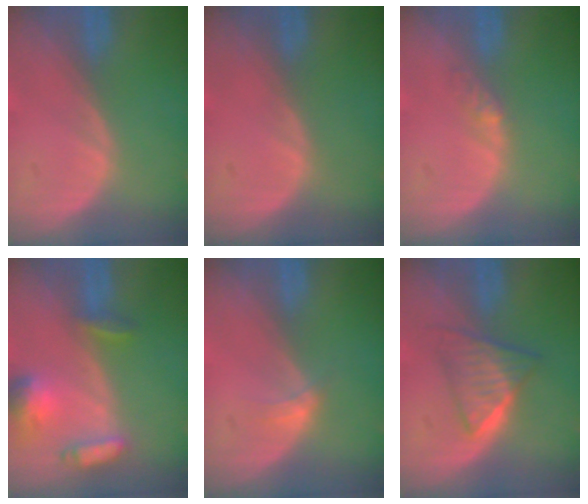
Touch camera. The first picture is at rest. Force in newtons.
{"total": 0.0}
{"total": 2.2, "press": 1.7, "slide": 1.3}
{"total": 6.8, "press": 6.4, "slide": 2.3}
{"total": 1.6, "press": 1.3, "slide": 1.0}
{"total": 6.3, "press": 5.5, "slide": 3.1}